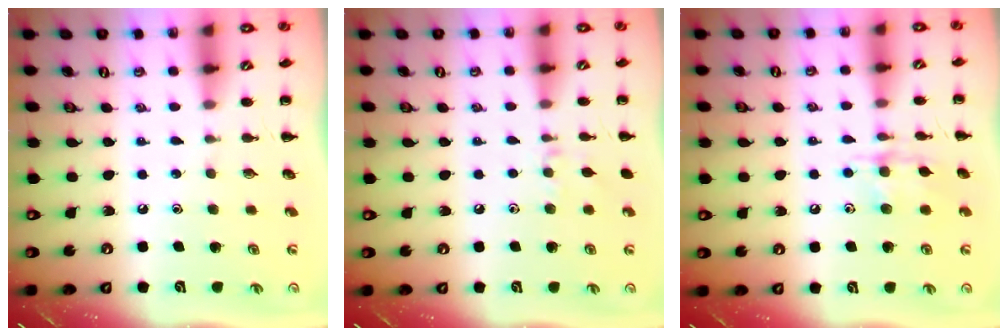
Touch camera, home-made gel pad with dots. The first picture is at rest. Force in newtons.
{"total": 5.7, "press": 5.5, "slide": 1.4}
{"total": 9.6, "press": 9.6, "slide": 0.5}